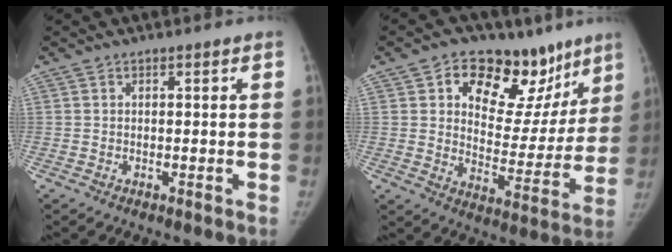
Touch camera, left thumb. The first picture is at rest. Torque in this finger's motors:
{"motor_torque": [0.07, 0.18, 0.72, -0.23, 0.04]}